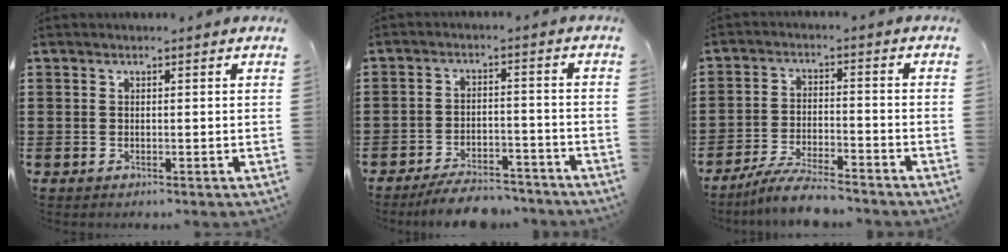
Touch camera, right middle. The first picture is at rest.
{"total": 5.8, "force": [-5.4, 1.0, 1.9], "torque": [-0.032, 0.007, -0.105]}
{"total": 6.2, "force": [-5.6, 0.5, 2.5], "torque": [-0.051, -0.002, -0.108]}